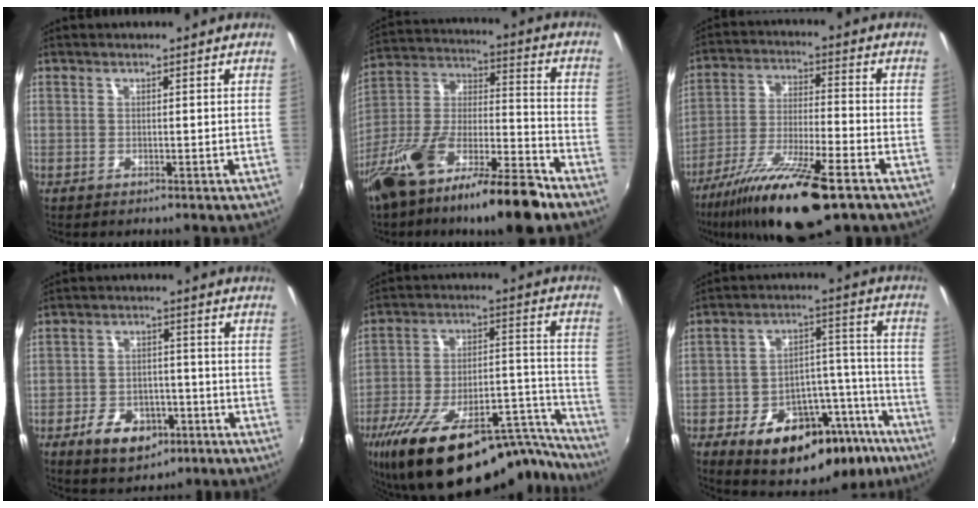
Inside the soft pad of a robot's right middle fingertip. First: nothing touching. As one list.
[{"total": 22.8, "force": [-15.2, 5.8, 16.0], "torque": [-0.288, -0.017, -0.263]}, {"total": 18.0, "force": [-12.1, 3.3, 12.9], "torque": [-0.246, -0.040, -0.215]}, {"total": 9.6, "force": [-5.2, 6.0, 5.4], "torque": [-0.124, 0.009, -0.072]}, {"total": 32.2, "force": [-24.8, 10.1, 18.0], "torque": [-0.281, -0.006, -0.356]}, {"total": 23.8, "force": [-15.4, 12.4, 13.3], "torque": [-0.214, 0.046, -0.190]}]